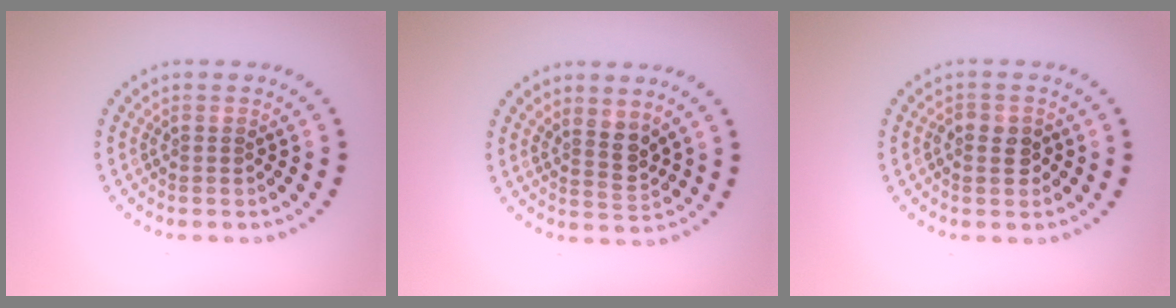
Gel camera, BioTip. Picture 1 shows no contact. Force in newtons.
{"total": 2.3, "press": 1.8, "slide": 1.4}
{"total": 1.9, "press": 1.9, "slide": 0.5}